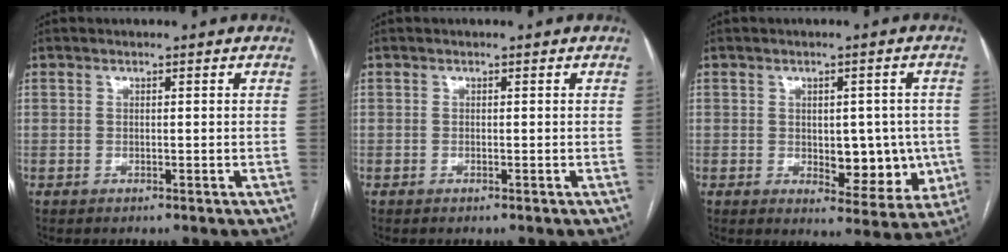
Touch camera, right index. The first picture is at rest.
{"total": 0.0}
{"total": 9.1, "force": [-0.9, 4.9, 7.6], "torque": [-0.078, 0.003, 0.000]}